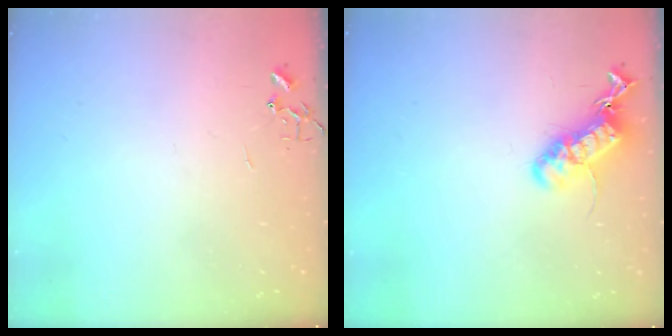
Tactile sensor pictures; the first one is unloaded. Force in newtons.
{"total": 16.7, "press": 16.6, "slide": 1.2}